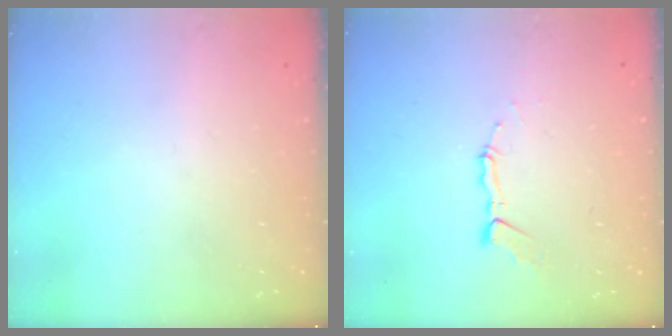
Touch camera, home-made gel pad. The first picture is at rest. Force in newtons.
{"total": 4.5, "press": 4.5, "slide": 0.2}